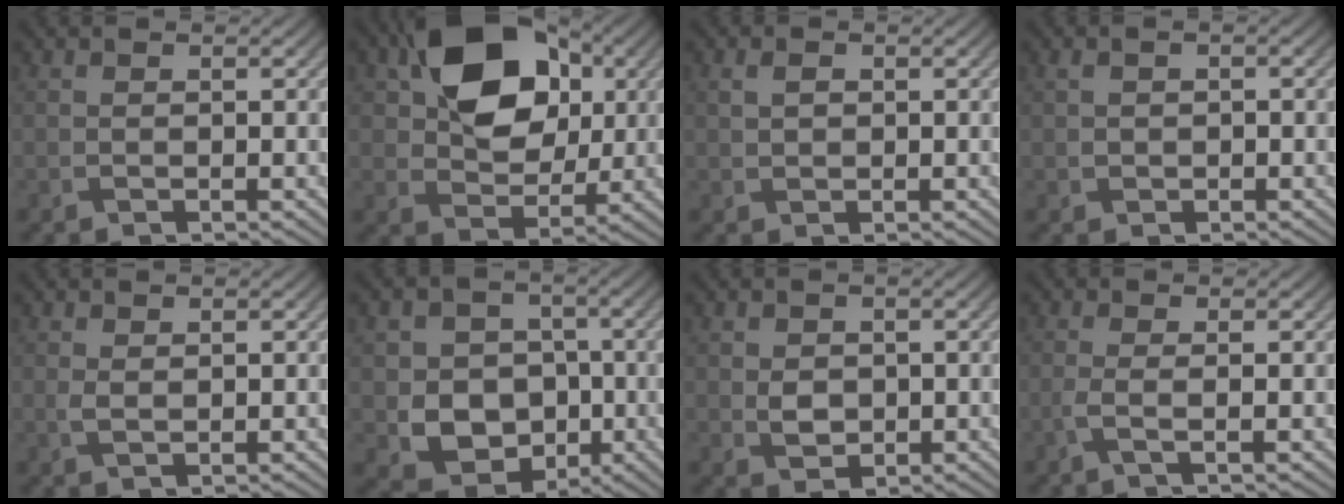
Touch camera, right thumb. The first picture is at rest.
{"total": 12.9, "force": [4.1, 9.1, 8.2], "torque": [-0.134, 0.015, 0.059]}
{"total": 1.6, "force": [0.3, 1.1, 1.1], "torque": [-0.029, 0.002, 0.008]}
{"total": 1.5, "force": [-0.1, 1.0, 1.1], "torque": [-0.026, 0.002, 0.000]}
{"total": 1.2, "force": [0.2, 0.6, 1.0], "torque": [-0.028, -0.002, 0.008]}
{"total": 9.0, "force": [-1.7, 7.7, 4.4], "torque": [-0.085, -0.020, -0.047]}
{"total": 2.5, "force": [0.1, 2.0, 1.5], "torque": [-0.035, -0.005, 0.004]}
{"total": 1.9, "force": [-0.6, 0.2, 1.8], "torque": [-0.038, 0.006, -0.021]}